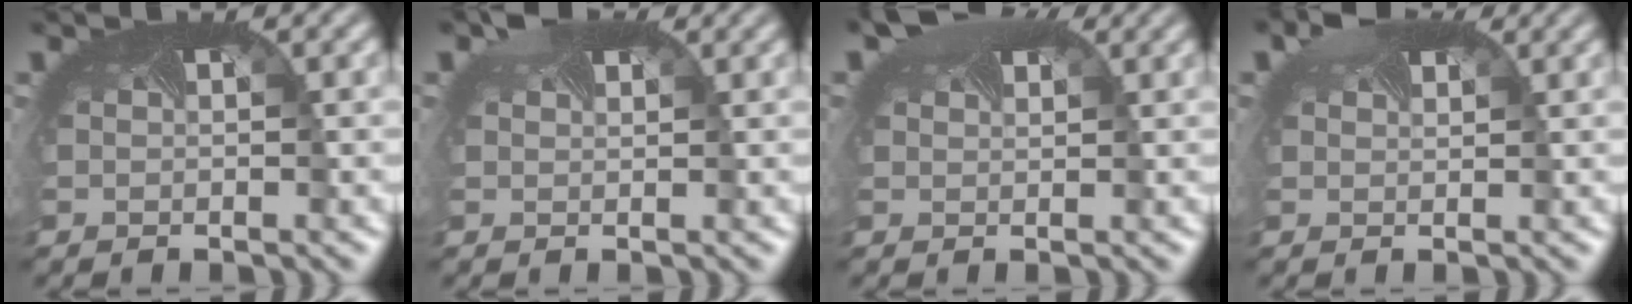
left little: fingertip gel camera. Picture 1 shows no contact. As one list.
[{"total": 1.5, "force": [1.3, 0.6, 0.5], "torque": [-0.012, 0.001, 0.019]}, {"total": 4.4, "force": [3.3, 2.0, 2.3], "torque": [-0.037, 0.015, 0.041]}, {"total": 2.0, "force": [1.6, 0.9, 0.8], "torque": [-0.018, 0.006, 0.027]}]